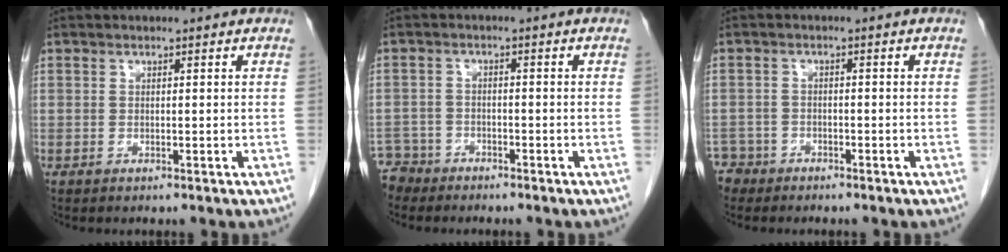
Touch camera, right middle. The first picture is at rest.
{"total": 4.0, "force": [-3.5, 1.6, -1.0], "torque": [0.018, -0.002, -0.072]}
{"total": 3.2, "force": [-2.7, 1.6, -0.7], "torque": [0.011, 0.003, -0.054]}